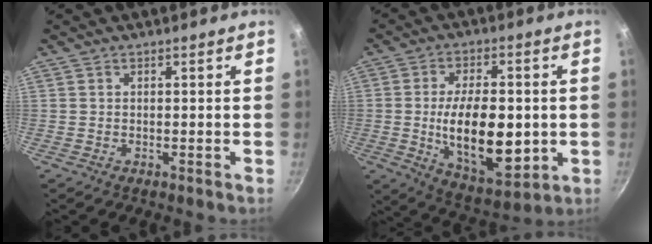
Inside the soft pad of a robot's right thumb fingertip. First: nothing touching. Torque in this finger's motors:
{"motor_torque": [-0.43, 1.46, 1.49, -0.20, 0.18]}